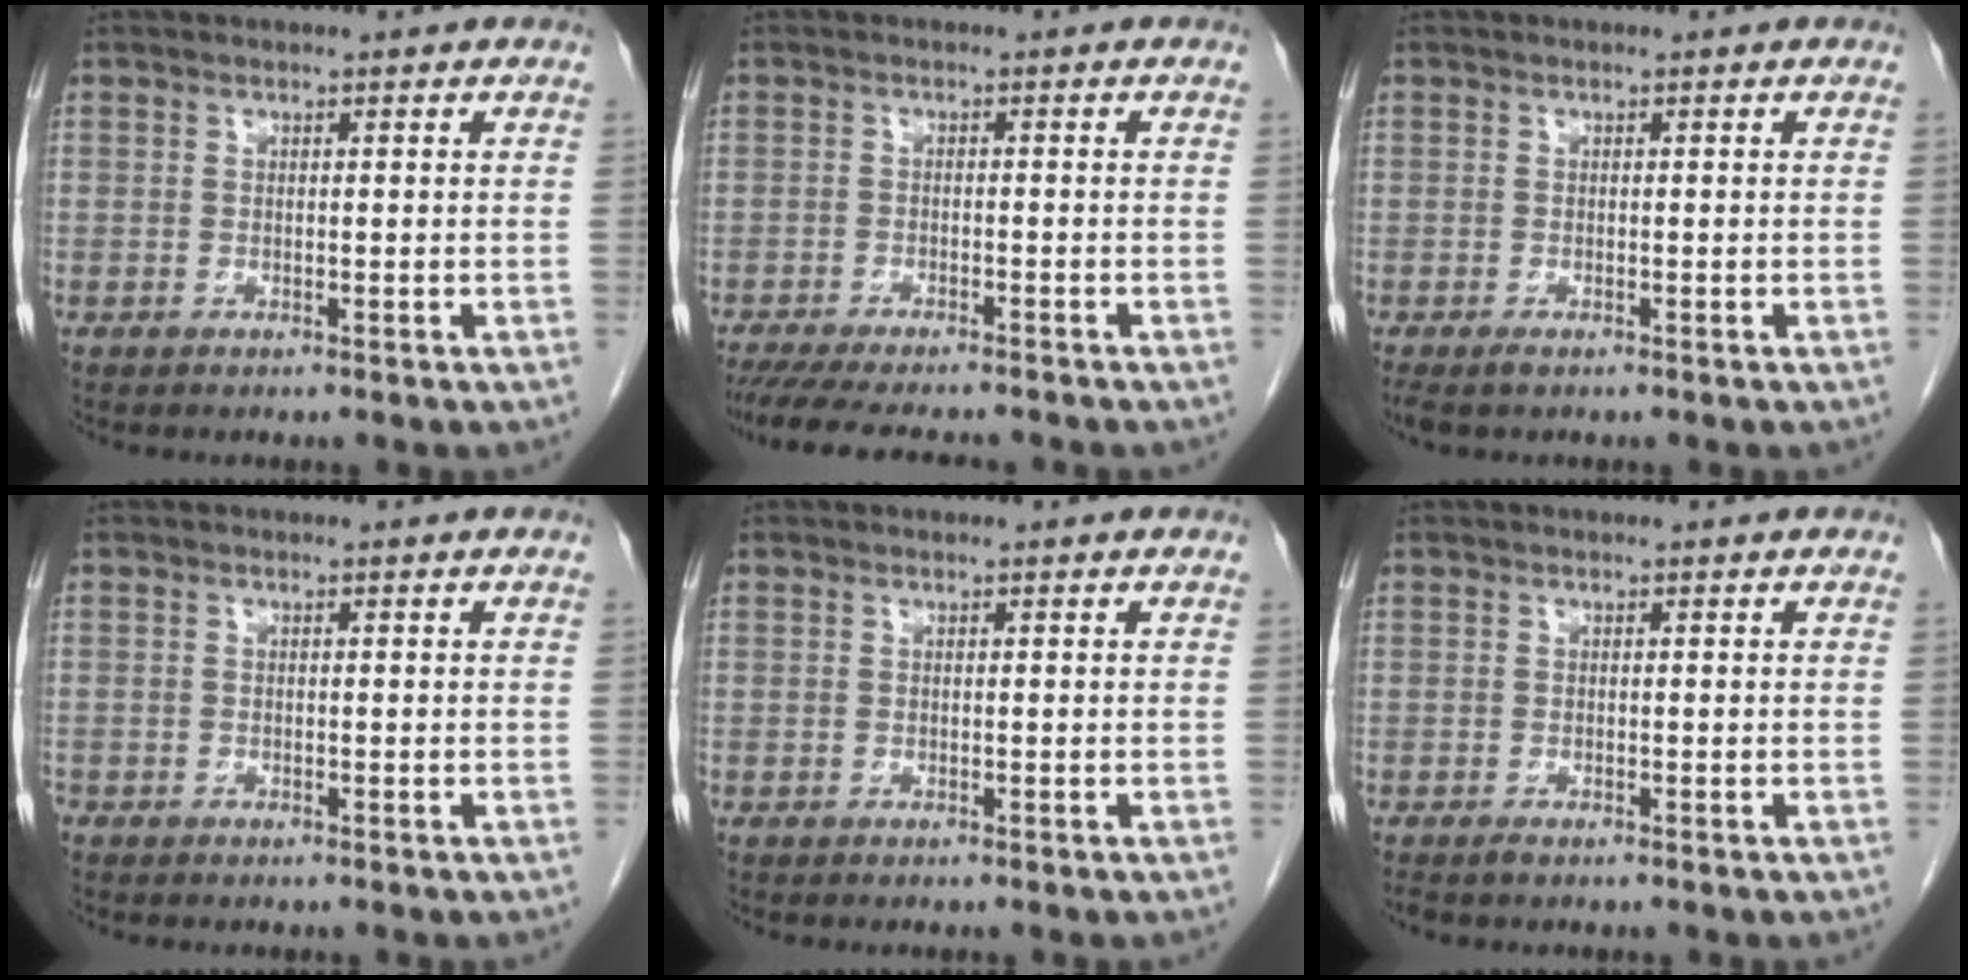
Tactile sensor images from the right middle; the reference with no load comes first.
{"total": 11.8, "force": [-10.4, 1.9, 5.2], "torque": [-0.078, -0.015, -0.147]}
{"total": 1.6, "force": [-1.2, 0.5, 1.0], "torque": [-0.018, -0.006, -0.018]}
{"total": 0.5, "force": [-0.4, 0.3, 0.1], "torque": [-0.006, 0.001, -0.010]}
{"total": 0.0}
{"total": 0.7, "force": [-0.6, 0.1, 0.3], "torque": [-0.012, -0.003, -0.011]}